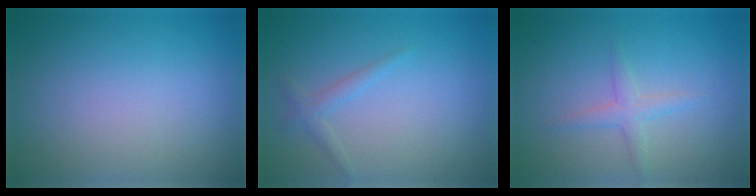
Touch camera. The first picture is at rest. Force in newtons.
{"total": 1.2, "press": 1.2, "slide": 0.1}
{"total": 1.6, "press": 1.6, "slide": 0.1}